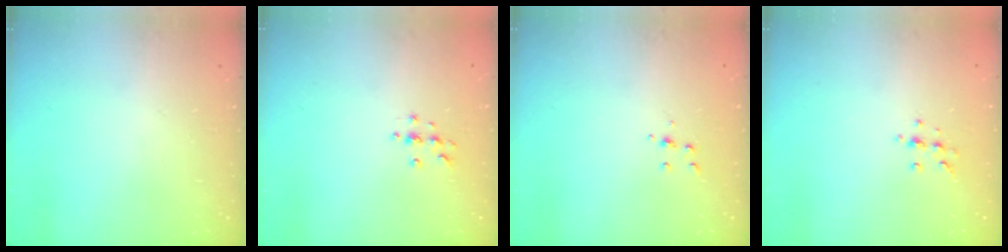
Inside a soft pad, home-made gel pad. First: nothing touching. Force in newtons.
{"total": 3.7, "press": 3.7, "slide": 0.4}
{"total": 3.5, "press": 3.4, "slide": 0.4}
{"total": 5.0, "press": 5.0, "slide": 0.6}